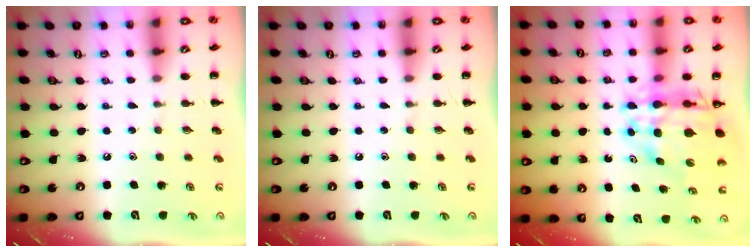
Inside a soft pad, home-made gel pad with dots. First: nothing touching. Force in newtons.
{"total": 0.0}
{"total": 13.3, "press": 12.7, "slide": 4.0}